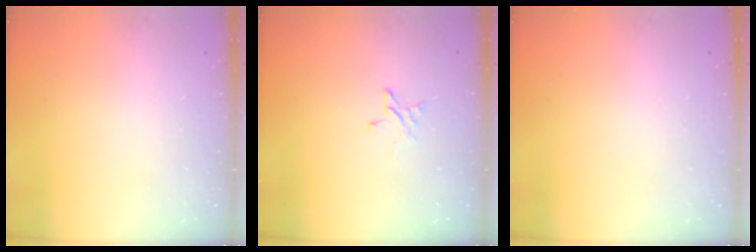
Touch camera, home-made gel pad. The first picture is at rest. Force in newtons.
{"total": 3.0, "press": 3.0, "slide": 0.3}
{"total": 0.0}